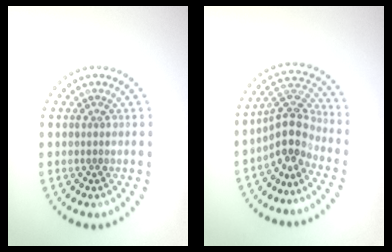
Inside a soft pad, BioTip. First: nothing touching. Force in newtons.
{"total": 3.9, "press": 3.2, "slide": 2.3}